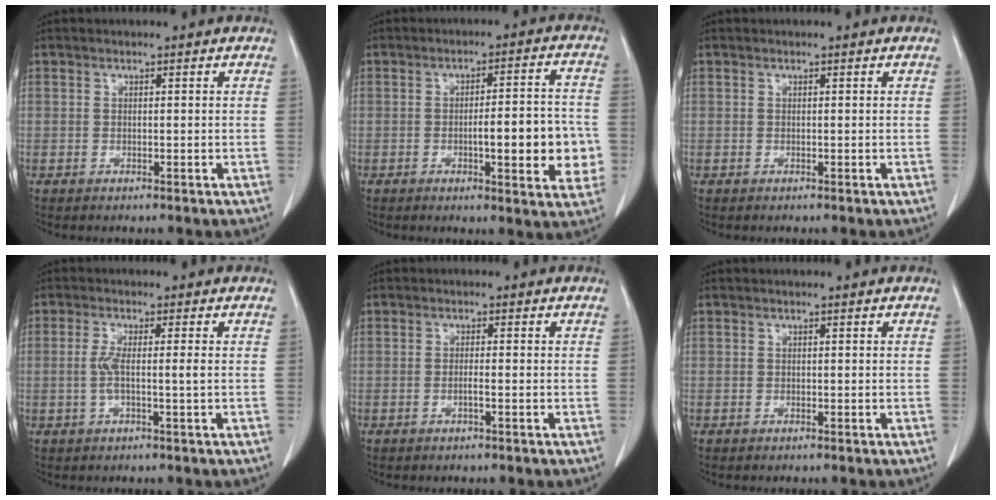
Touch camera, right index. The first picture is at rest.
{"total": 11.0, "force": [-2.1, 2.4, 10.5], "torque": [-0.133, 0.012, -0.022]}
{"total": 0.0}
{"total": 3.2, "force": [-0.3, -0.1, 3.2], "torque": [-0.068, 0.001, -0.005]}
{"total": 1.2, "force": [-0.4, -0.1, 1.1], "torque": [-0.020, 0.000, -0.009]}
{"total": 0.0}